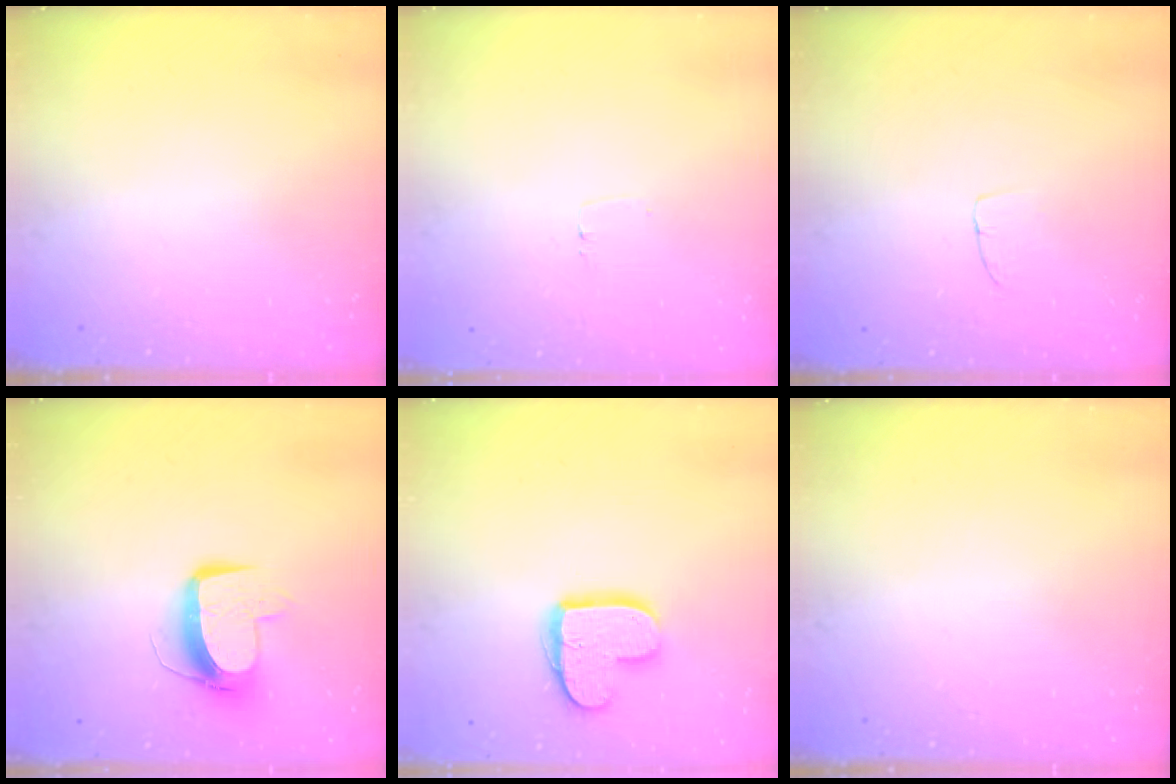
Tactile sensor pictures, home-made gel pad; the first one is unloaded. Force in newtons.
{"total": 2.3, "press": 2.3, "slide": 0.1}
{"total": 3.2, "press": 3.2, "slide": 0.2}
{"total": 10.3, "press": 10.2, "slide": 1.1}
{"total": 12.9, "press": 12.9, "slide": 0.9}
{"total": 0.0}